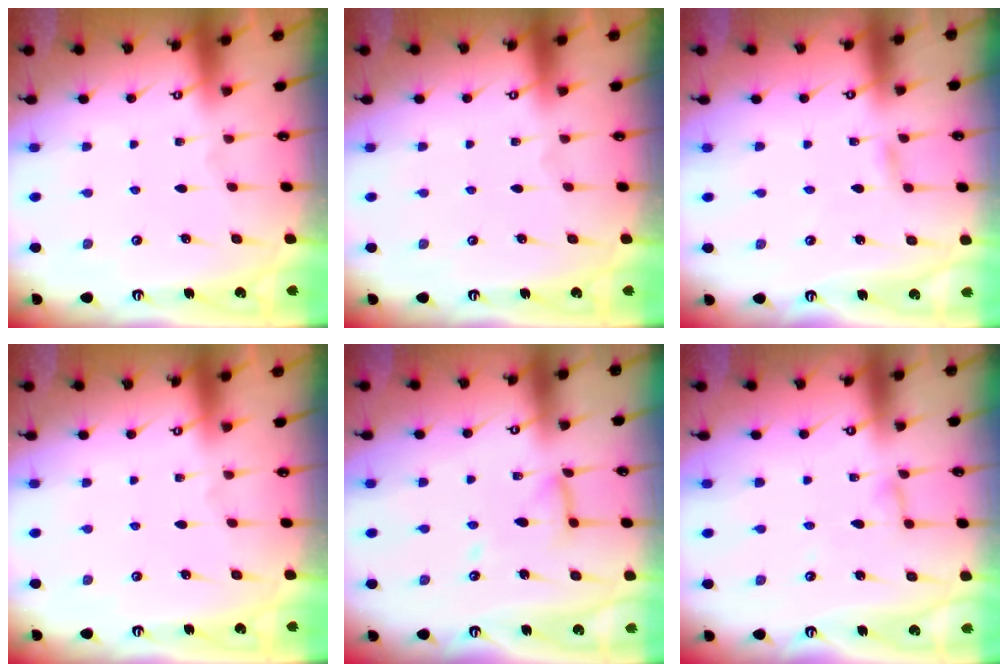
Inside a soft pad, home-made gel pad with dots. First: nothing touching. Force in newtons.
{"total": 0.0}
{"total": 2.7, "press": 2.7, "slide": 0.2}
{"total": 0.0}
{"total": 10.4, "press": 10.4, "slide": 0.9}
{"total": 2.9, "press": 2.9, "slide": 0.3}